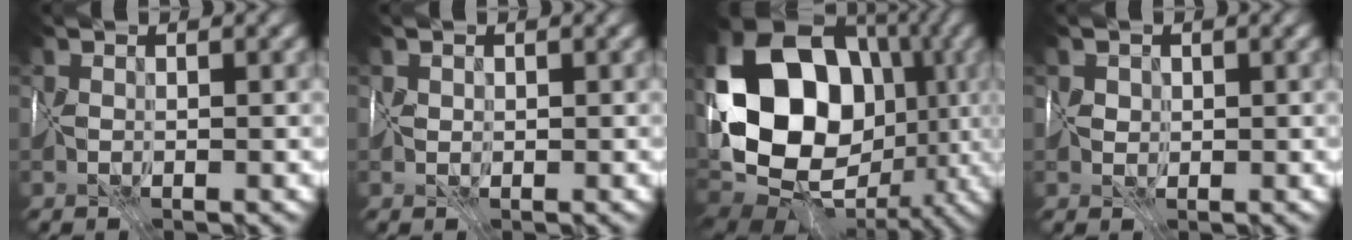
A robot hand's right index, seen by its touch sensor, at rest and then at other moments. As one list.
[{"total": 0.6, "force": [0.3, 0.5, -0.2], "torque": [0.005, 0.006, 0.000]}, {"total": 16.2, "force": [0.9, 12.5, 10.4], "torque": [-0.195, -0.005, 0.017]}, {"total": 1.1, "force": [0.6, 1.0, 0.0], "torque": [0.011, 0.018, 0.000]}]